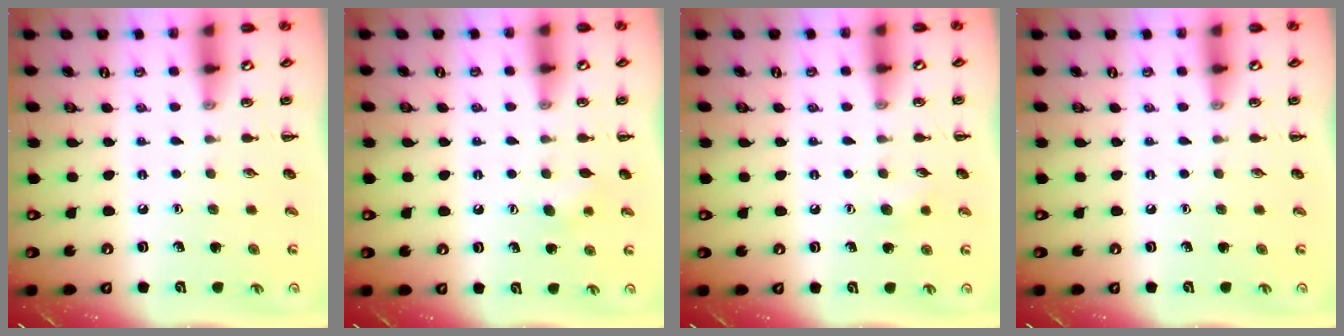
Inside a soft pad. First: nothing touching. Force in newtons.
{"total": 3.0, "press": 2.9, "slide": 0.8}
{"total": 4.8, "press": 4.7, "slide": 1.2}
{"total": 0.0}